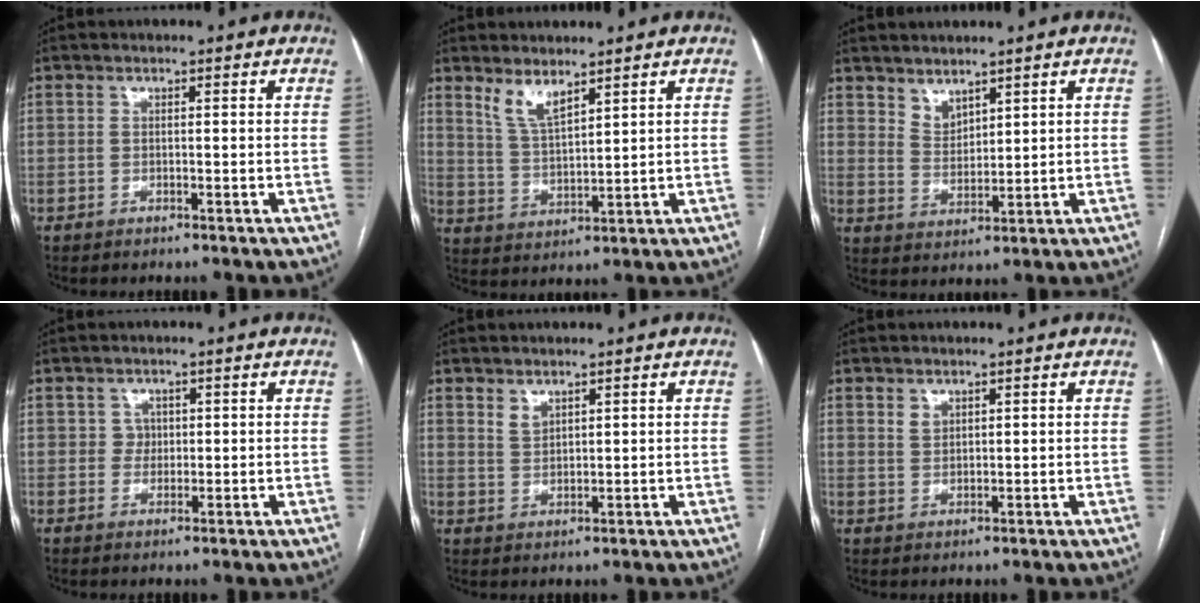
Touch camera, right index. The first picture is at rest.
{"total": 5.0, "force": [3.8, 1.2, 3.0], "torque": [-0.063, -0.009, 0.082]}
{"total": 3.7, "force": [3.1, 1.8, 1.1], "torque": [-0.020, -0.001, 0.071]}
{"total": 1.8, "force": [0.5, 1.7, 0.3], "torque": [0.003, 0.002, 0.007]}
{"total": 2.3, "force": [1.8, 1.1, 0.9], "torque": [-0.017, -0.002, 0.042]}
{"total": 1.8, "force": [1.2, 1.2, 0.7], "torque": [-0.011, 0.001, 0.026]}